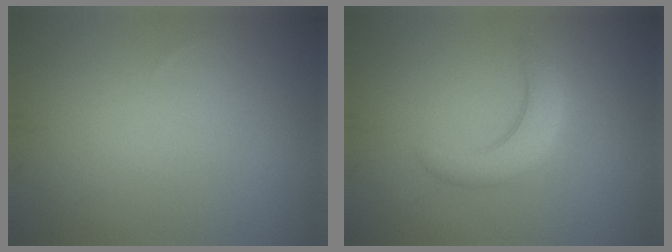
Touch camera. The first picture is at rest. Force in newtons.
{"total": 3.0, "press": 3.0, "slide": 0.3}